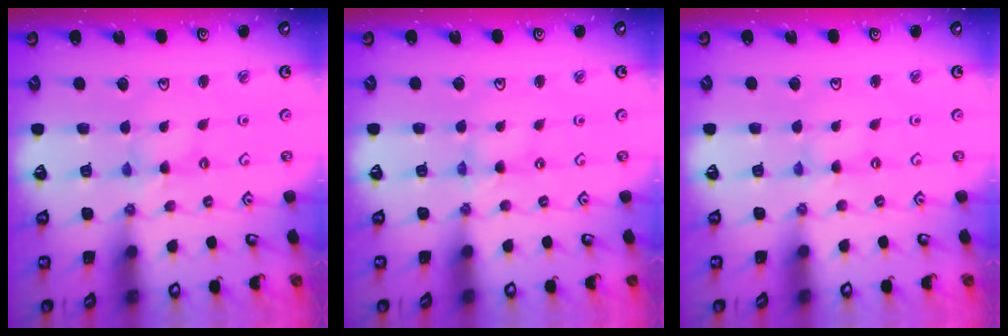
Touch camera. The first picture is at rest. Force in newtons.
{"total": 1.1, "press": 1.0, "slide": 0.1}
{"total": 0.0}